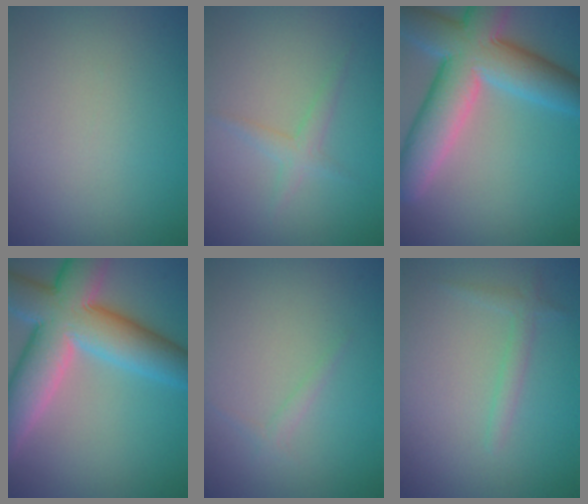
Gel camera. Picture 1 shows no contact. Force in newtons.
{"total": 1.4, "press": 1.4, "slide": 0.0}
{"total": 10.2, "press": 10.2, "slide": 0.6}
{"total": 11.4, "press": 11.4, "slide": 0.7}
{"total": 0.8, "press": 0.8, "slide": 0.1}
{"total": 1.3, "press": 1.3, "slide": 0.1}